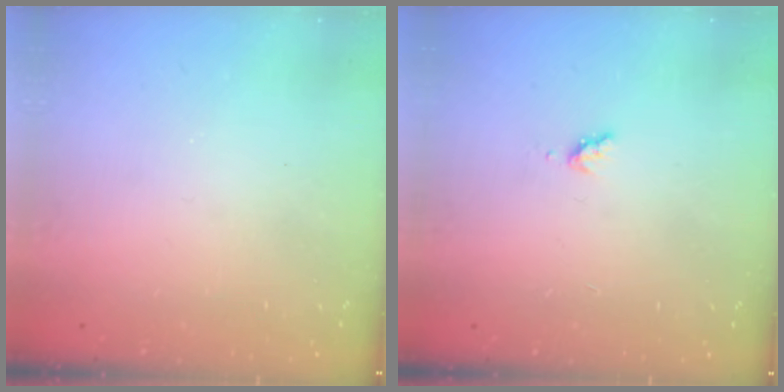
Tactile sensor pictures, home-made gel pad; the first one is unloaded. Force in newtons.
{"total": 4.4, "press": 4.4, "slide": 0.3}